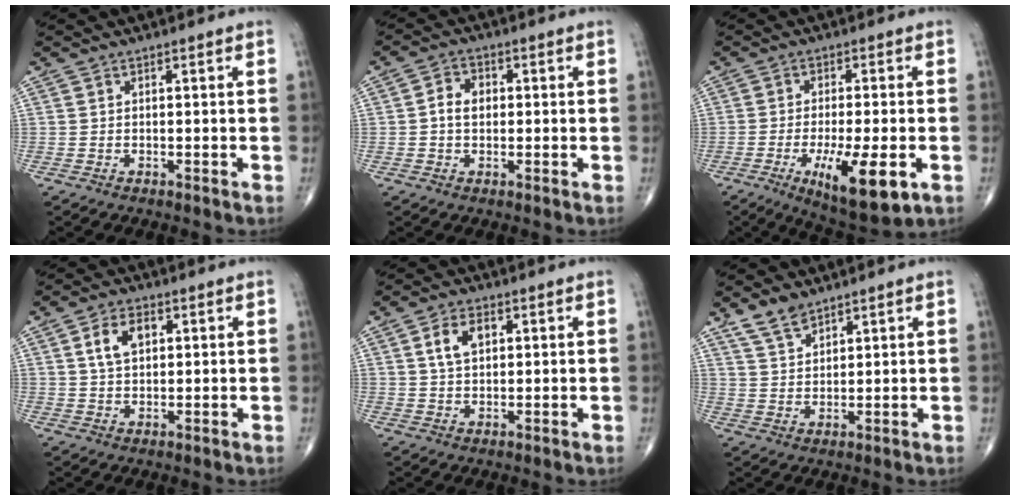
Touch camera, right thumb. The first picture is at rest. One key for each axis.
{"total": 4.1, "fx": 0.1, "fy": 3.1, "fz": 2.7, "tx": -0.040, "ty": 0.012, "tz": -0.005}
{"total": 12.9, "fx": -4.4, "fy": 3.6, "fz": 11.6, "tx": -0.188, "ty": -0.014, "tz": -0.062}
{"total": 5.8, "fx": 1.8, "fy": 3.5, "fz": 4.3, "tx": -0.072, "ty": 0.004, "tz": 0.031}
{"total": 5.3, "fx": 1.6, "fy": 3.2, "fz": 3.9, "tx": -0.067, "ty": 0.003, "tz": 0.029}
{"total": 4.9, "fx": 3.8, "fy": 2.3, "fz": 2.1, "tx": -0.028, "ty": -0.020, "tz": 0.078}